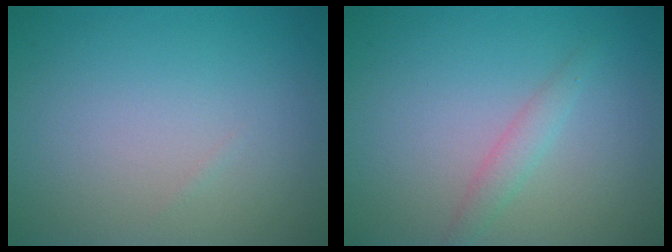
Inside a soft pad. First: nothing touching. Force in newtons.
{"total": 1.5, "press": 1.5, "slide": 0.1}